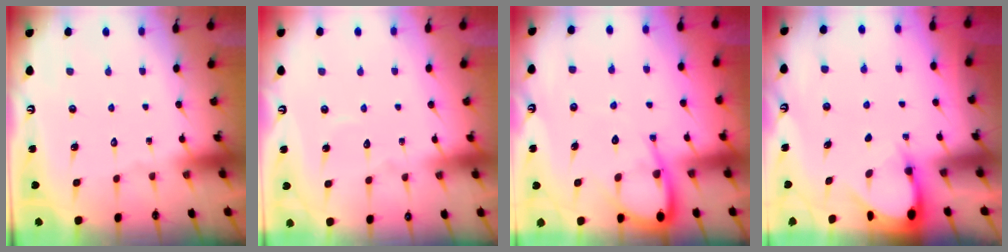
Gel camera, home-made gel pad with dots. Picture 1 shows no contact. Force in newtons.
{"total": 2.9, "press": 2.9, "slide": 0.3}
{"total": 7.8, "press": 7.8, "slide": 0.8}
{"total": 3.3, "press": 3.2, "slide": 0.2}